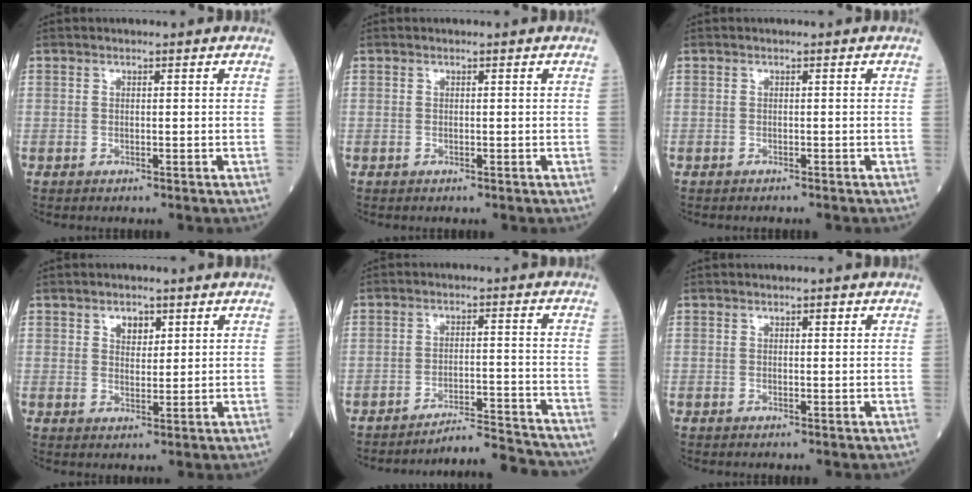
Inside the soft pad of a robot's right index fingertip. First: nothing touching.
{"total": 0.0}
{"total": 1.0, "force": [-0.9, 0.1, 0.3], "torque": [-0.006, -0.001, -0.014]}
{"total": 2.8, "force": [1.5, 1.7, 1.6], "torque": [-0.023, 0.001, 0.026]}
{"total": 8.8, "force": [-8.7, -0.7, -0.2], "torque": [0.010, 0.016, -0.133]}
{"total": 0.6, "force": [0.3, 0.2, 0.5], "torque": [-0.007, -0.001, 0.004]}